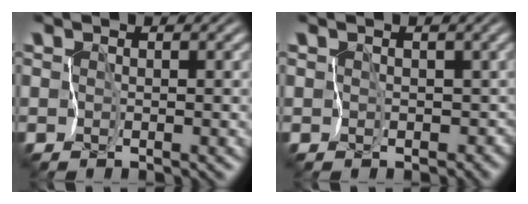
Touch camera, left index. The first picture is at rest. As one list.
[{"total": 4.8, "force": [-0.4, 4.3, 2.2], "torque": [0.002, 0.008, -0.021]}]